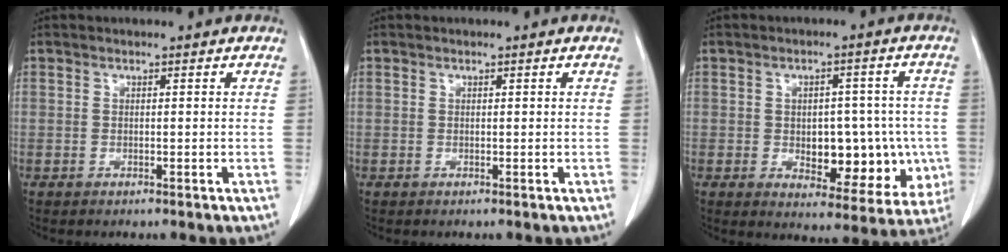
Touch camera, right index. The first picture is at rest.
{"total": 0.0}
{"total": 12.0, "force": [-2.1, 6.7, 9.8], "torque": [-0.109, 0.017, -0.009]}